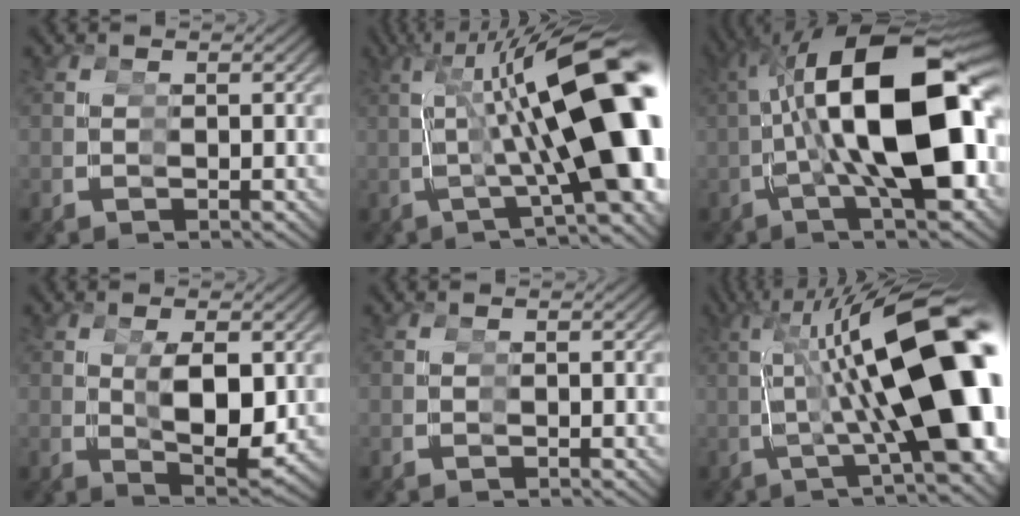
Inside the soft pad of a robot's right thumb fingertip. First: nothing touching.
{"total": 15.9, "force": [1.0, 5.3, 15.0], "torque": [-0.188, 0.006, 0.017]}
{"total": 22.1, "force": [0.3, 9.9, 19.8], "torque": [-0.316, -0.002, 0.020]}
{"total": 5.3, "force": [-0.5, 2.3, 4.7], "torque": [-0.097, -0.009, -0.002]}
{"total": 0.0}
{"total": 18.8, "force": [1.0, 7.0, 17.4], "torque": [-0.232, 0.001, 0.024]}